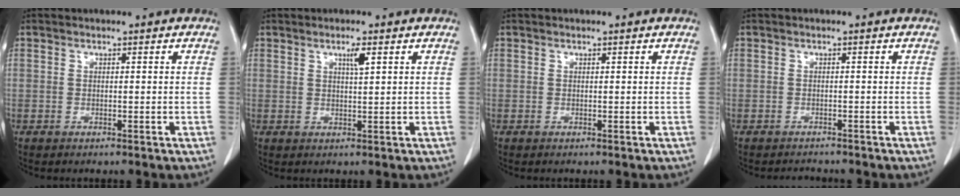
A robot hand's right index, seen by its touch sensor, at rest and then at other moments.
{"total": 2.1, "force": [1.0, 0.1, 1.8], "torque": [-0.035, -0.003, 0.018]}
{"total": 0.0}
{"total": 1.6, "force": [-1.5, 0.5, -0.2], "torque": [-0.002, -0.005, -0.022]}